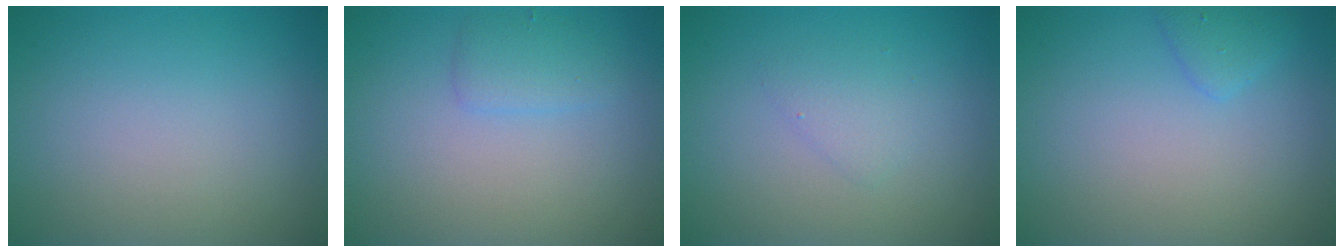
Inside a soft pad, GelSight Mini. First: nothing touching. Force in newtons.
{"total": 1.7, "press": 1.7, "slide": 0.1}
{"total": 1.3, "press": 1.3, "slide": 0.1}
{"total": 1.4, "press": 1.4, "slide": 0.1}